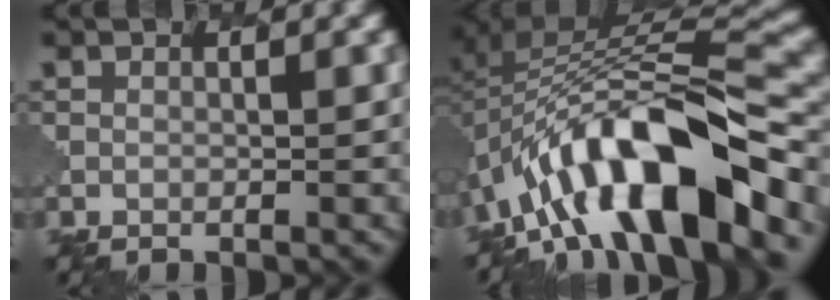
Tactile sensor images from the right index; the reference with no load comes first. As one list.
[{"total": 13.7, "force": [-6.8, 4.6, 11.0], "torque": [-0.160, 0.016, -0.106]}]